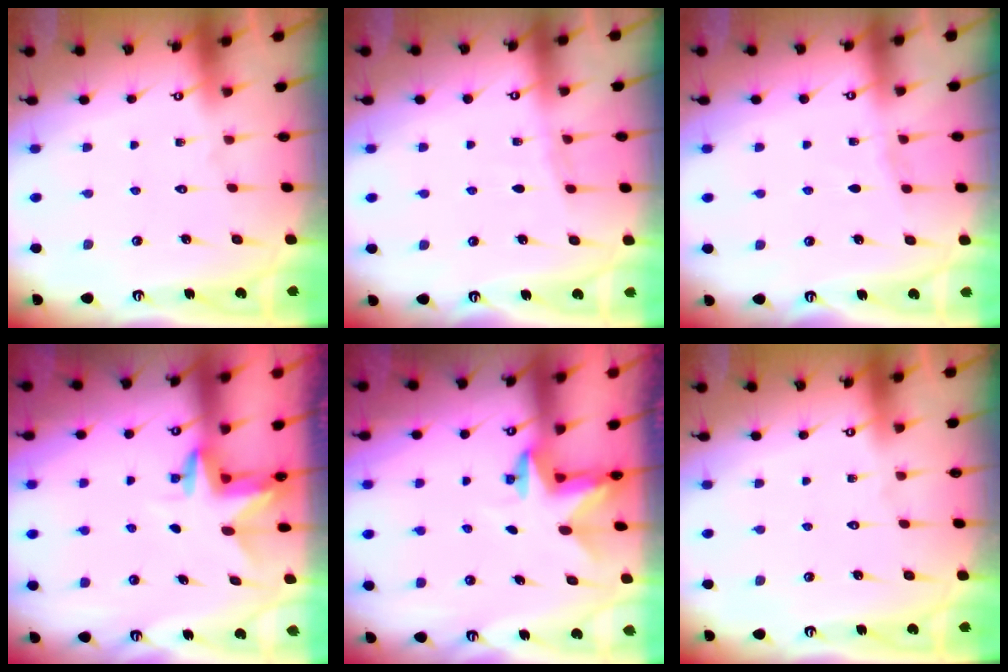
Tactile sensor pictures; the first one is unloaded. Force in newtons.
{"total": 3.1, "press": 3.0, "slide": 0.5}
{"total": 1.9, "press": 1.9, "slide": 0.3}
{"total": 3.1, "press": 3.1, "slide": 0.3}
{"total": 2.4, "press": 2.3, "slide": 0.4}
{"total": 0.0}